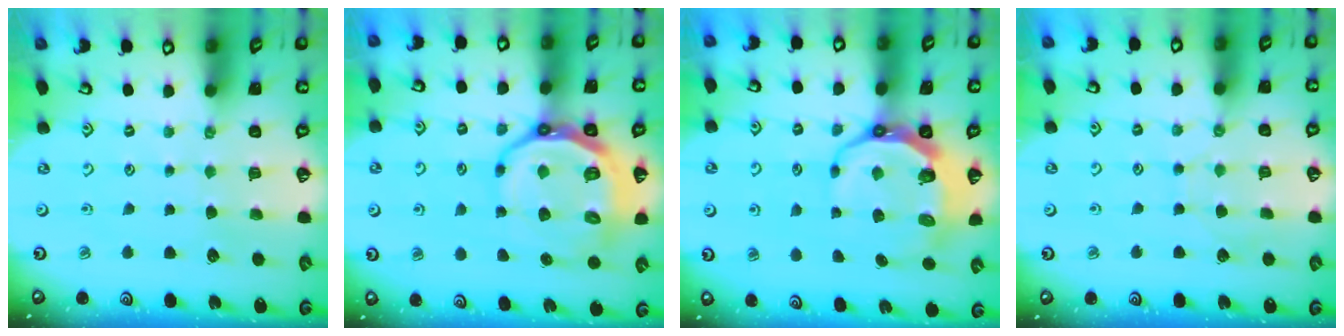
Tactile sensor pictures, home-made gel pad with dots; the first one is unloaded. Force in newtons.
{"total": 16.4, "press": 15.9, "slide": 3.8}
{"total": 10.3, "press": 9.4, "slide": 4.1}
{"total": 2.8, "press": 2.8, "slide": 0.3}